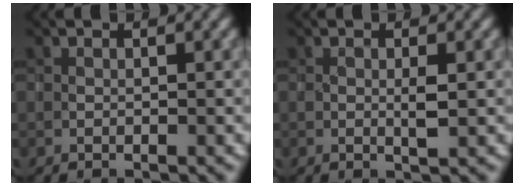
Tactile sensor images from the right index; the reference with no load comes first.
{"total": 1.4, "force": [0.1, 0.3, 1.4], "torque": [-0.027, -0.003, 0.001]}